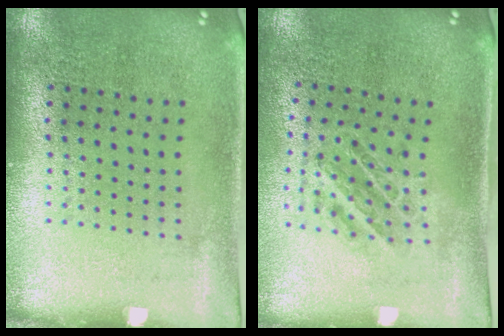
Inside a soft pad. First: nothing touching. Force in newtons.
{"total": 1.1, "press": 1.1, "slide": 0.2}